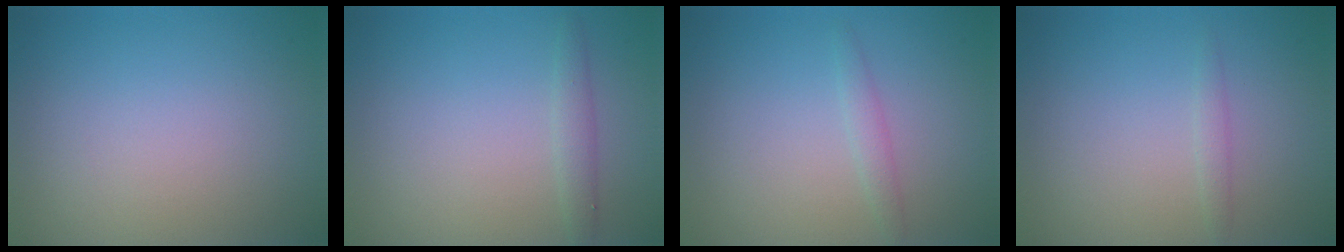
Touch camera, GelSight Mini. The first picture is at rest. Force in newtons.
{"total": 1.3, "press": 1.3, "slide": 0.2}
{"total": 1.2, "press": 1.2, "slide": 0.0}
{"total": 0.8, "press": 0.8, "slide": 0.0}